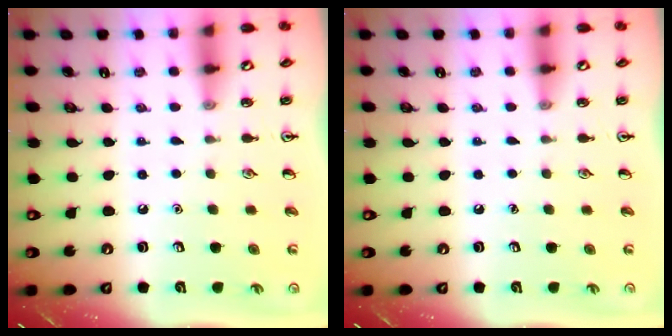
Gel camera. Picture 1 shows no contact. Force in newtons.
{"total": 0.0}